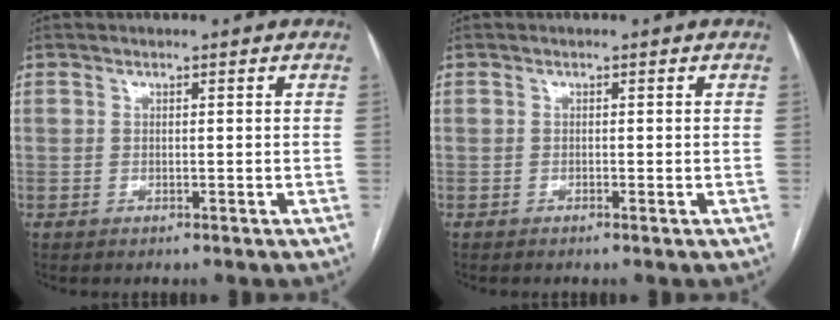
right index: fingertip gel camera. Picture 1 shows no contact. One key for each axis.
{"total": 0.0}